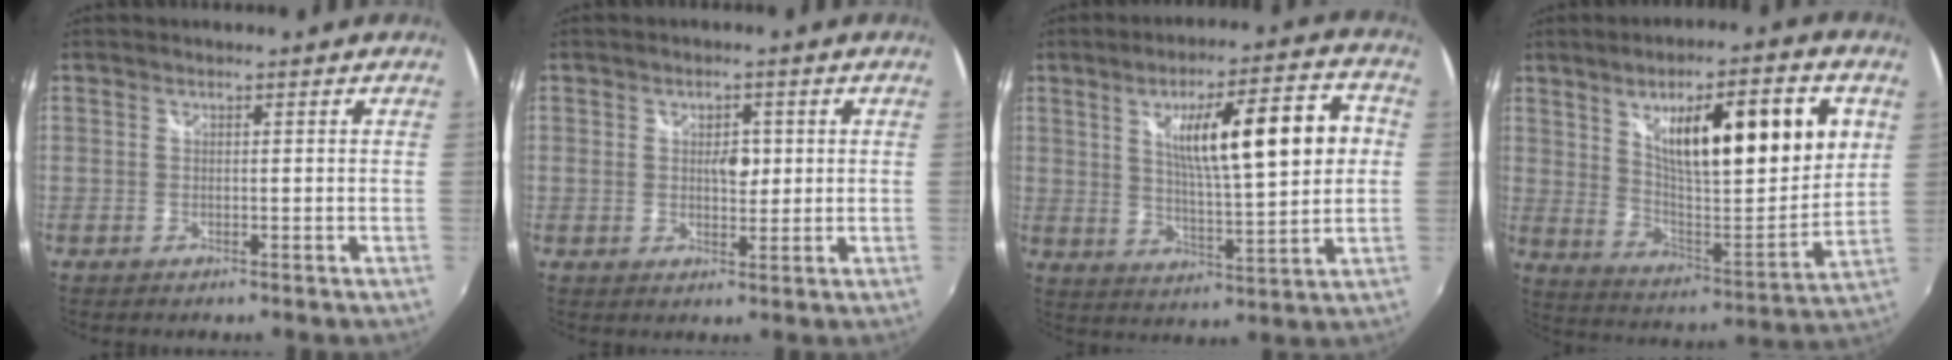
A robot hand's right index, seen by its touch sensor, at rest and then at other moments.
{"total": 3.3, "force": [0.5, 2.2, 2.4], "torque": [-0.033, 0.004, 0.007]}
{"total": 15.6, "force": [3.6, 1.4, 15.1], "torque": [-0.223, 0.010, 0.069]}
{"total": 21.9, "force": [9.0, 4.4, 19.5], "torque": [-0.284, -0.004, 0.152]}